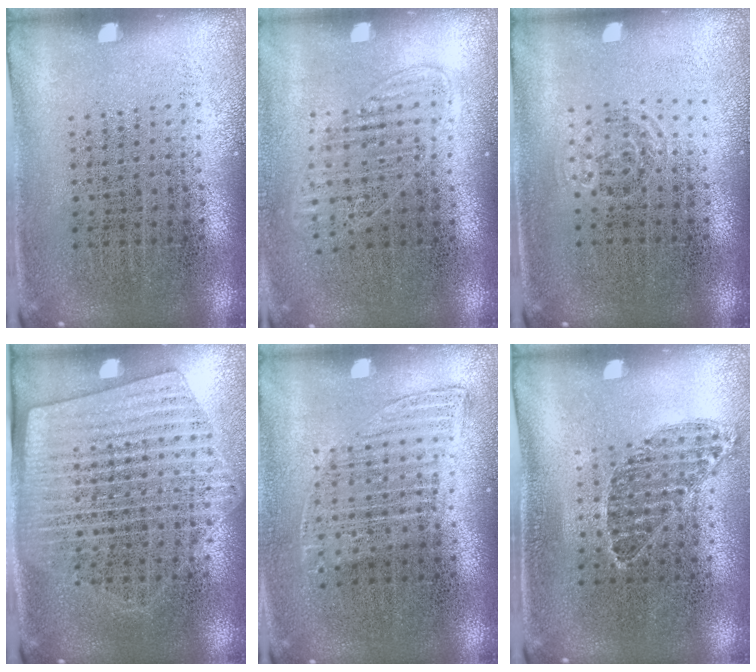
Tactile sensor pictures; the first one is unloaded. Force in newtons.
{"total": 1.2, "press": 1.1, "slide": 0.5}
{"total": 0.7, "press": 0.5, "slide": 0.5}
{"total": 1.7, "press": 1.5, "slide": 0.8}
{"total": 1.1, "press": 1.0, "slide": 0.5}
{"total": 0.9, "press": 0.7, "slide": 0.5}